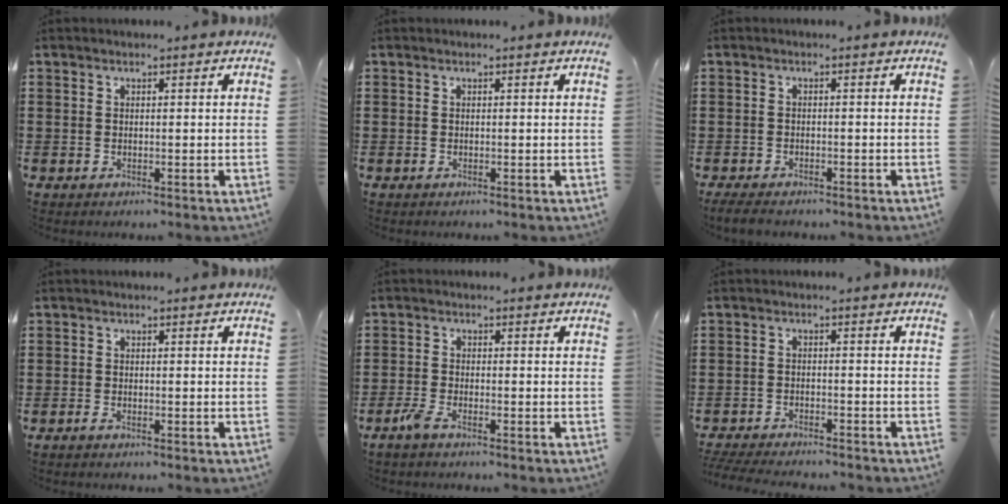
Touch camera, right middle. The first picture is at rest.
{"total": 0.0}
{"total": 1.7, "force": [-1.6, 0.4, 0.6], "torque": [-0.020, -0.001, -0.035]}
{"total": 0.7, "force": [-0.5, 0.1, 0.5], "torque": [-0.012, -0.005, -0.008]}
{"total": 2.3, "force": [-1.5, 0.4, 1.7], "torque": [-0.052, -0.008, -0.034]}
{"total": 3.3, "force": [-3.3, 0.2, 0.5], "torque": [-0.023, -0.006, -0.072]}